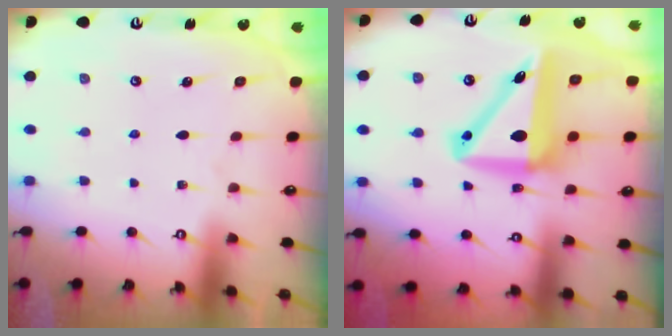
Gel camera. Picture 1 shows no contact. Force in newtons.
{"total": 12.1, "press": 11.6, "slide": 3.2}